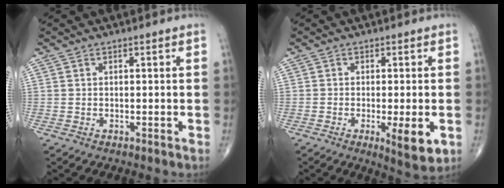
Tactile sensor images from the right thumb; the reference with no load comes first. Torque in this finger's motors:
{"motor_torque": [0.58, 1.35, -0.06, -0.09, 0.21]}